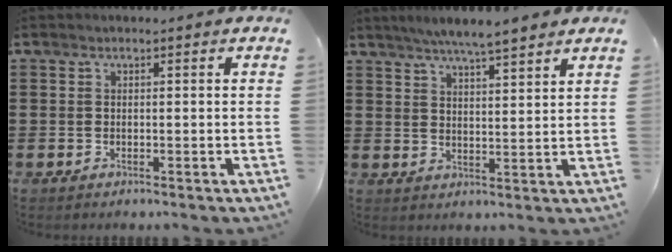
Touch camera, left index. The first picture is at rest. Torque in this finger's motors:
{"motor_torque": [0.81, -0.94, 0.64, 0.17]}